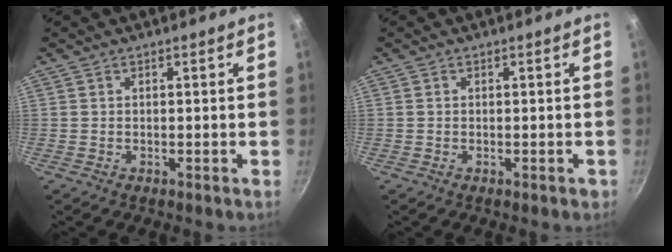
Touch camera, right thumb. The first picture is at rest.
{"total": 0.8, "force": [-0.2, 0.6, 0.5], "torque": [-0.003, 0.002, -0.004]}